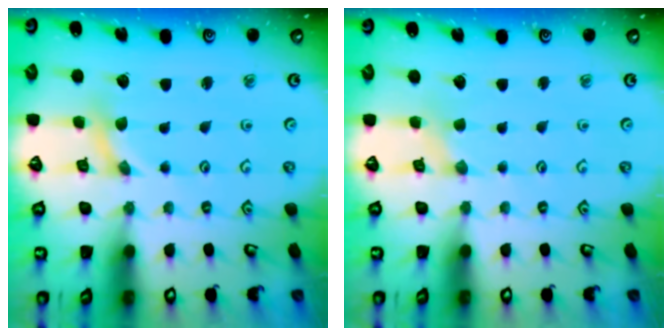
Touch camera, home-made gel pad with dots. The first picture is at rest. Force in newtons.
{"total": 0.0}